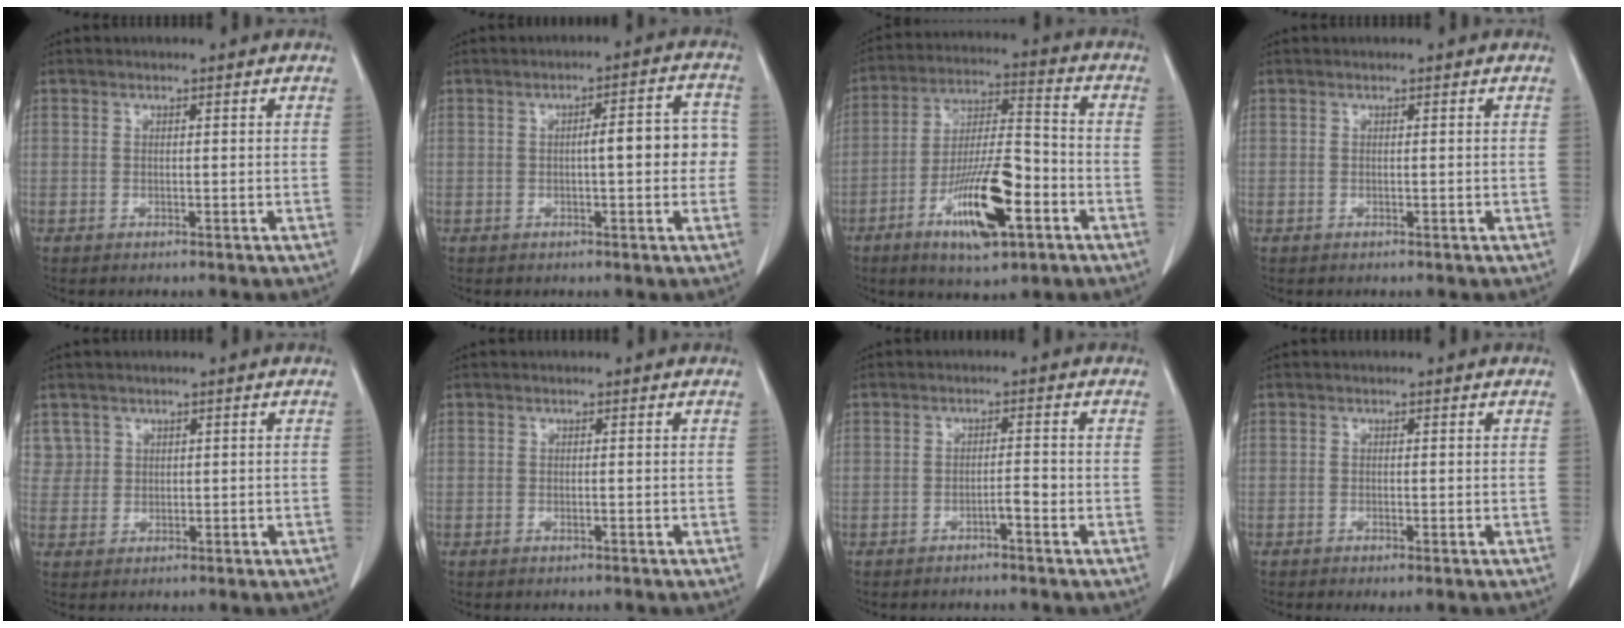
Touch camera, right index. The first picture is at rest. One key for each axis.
{"total": 6.8, "fx": -0.3, "fy": 1.8, "fz": 6.5, "tx": -0.085, "ty": 0.030, "tz": -0.004}
{"total": 14.4, "fx": -6.3, "fy": 3.6, "fz": 12.5, "tx": -0.230, "ty": -0.004, "tz": -0.104}
{"total": 0.0}
{"total": 2.5, "fx": 1.3, "fy": 2.1, "fz": -0.2, "tx": 0.015, "ty": 0.009, "tz": 0.020}
{"total": 0.0}
{"total": 1.8, "fx": -1.0, "fy": 0.1, "fz": 1.5, "tx": -0.022, "ty": 0.002, "tz": -0.020}
{"total": 1.2, "fx": -0.5, "fy": 0.3, "fz": 1.0, "tx": -0.017, "ty": -0.002, "tz": -0.006}